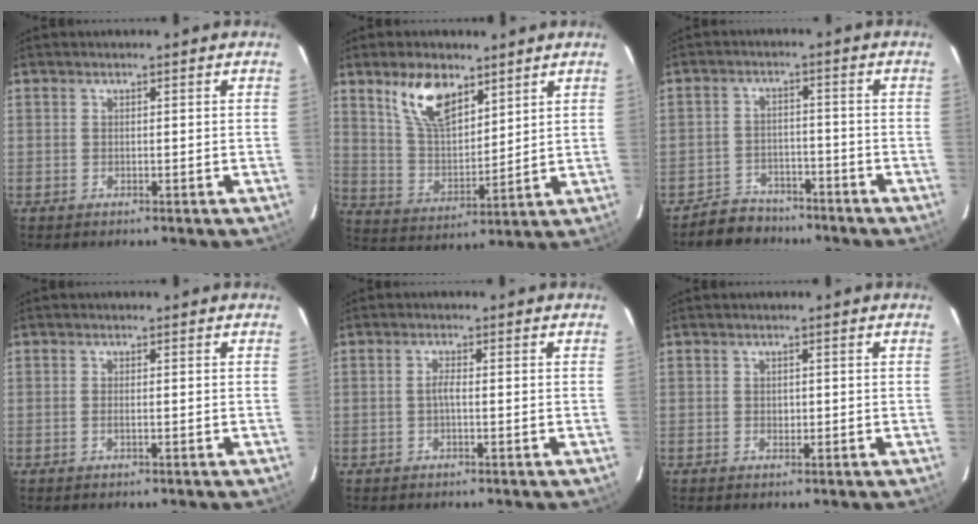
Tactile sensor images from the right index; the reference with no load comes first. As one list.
[{"total": 11.6, "force": [7.2, 5.5, 7.3], "torque": [-0.134, 0.010, 0.146]}, {"total": 6.7, "force": [-5.5, 3.8, 0.6], "torque": [-0.029, 0.022, -0.081]}, {"total": 0.9, "force": [-0.4, 0.0, 0.8], "torque": [-0.013, 0.004, -0.009]}, {"total": 1.5, "force": [-0.3, 0.2, 1.4], "torque": [-0.028, 0.005, -0.009]}, {"total": 0.9, "force": [-0.2, 0.8, 0.4], "torque": [-0.003, 0.003, -0.001]}]